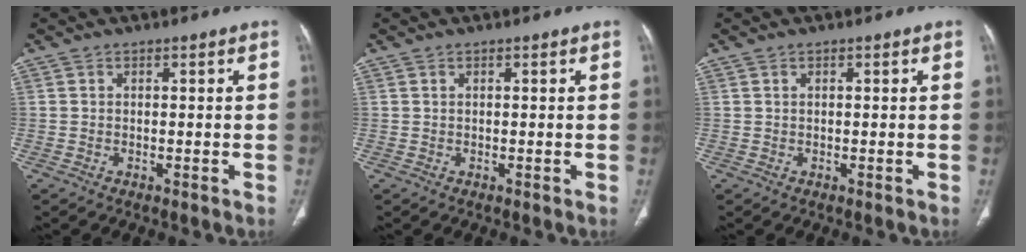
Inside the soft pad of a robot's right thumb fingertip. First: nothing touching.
{"total": 0.0}
{"total": 0.0}